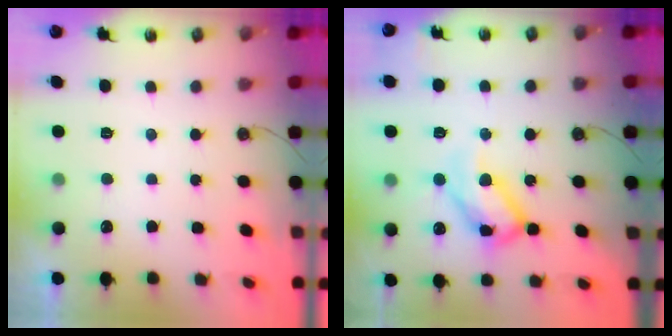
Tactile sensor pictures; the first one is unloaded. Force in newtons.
{"total": 15.8, "press": 15.7, "slide": 2.2}